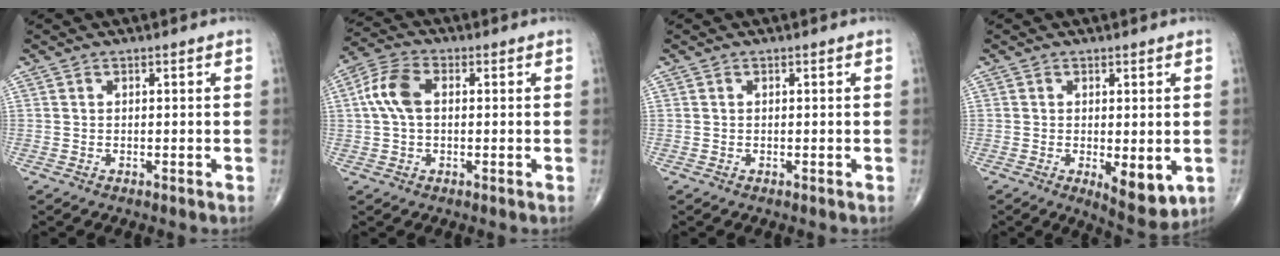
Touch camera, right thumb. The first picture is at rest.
{"total": 7.6, "force": [0.9, 4.6, 5.9], "torque": [-0.130, 0.022, 0.011]}
{"total": 0.0}
{"total": 7.0, "force": [-1.4, 3.0, 6.2], "torque": [-0.081, -0.020, -0.013]}